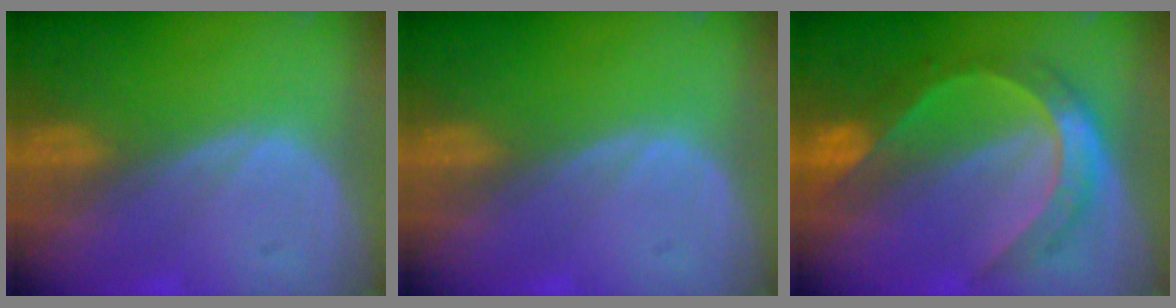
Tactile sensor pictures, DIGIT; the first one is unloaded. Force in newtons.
{"total": 0.0}
{"total": 8.3, "press": 8.2, "slide": 0.8}